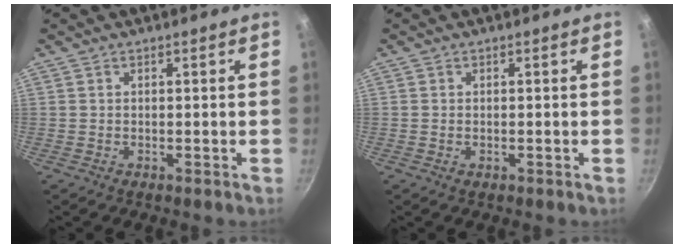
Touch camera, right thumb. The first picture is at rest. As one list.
[{"total": 0.6, "force": [-0.1, 0.3, 0.4], "torque": [-0.007, 0.002, -0.003]}]